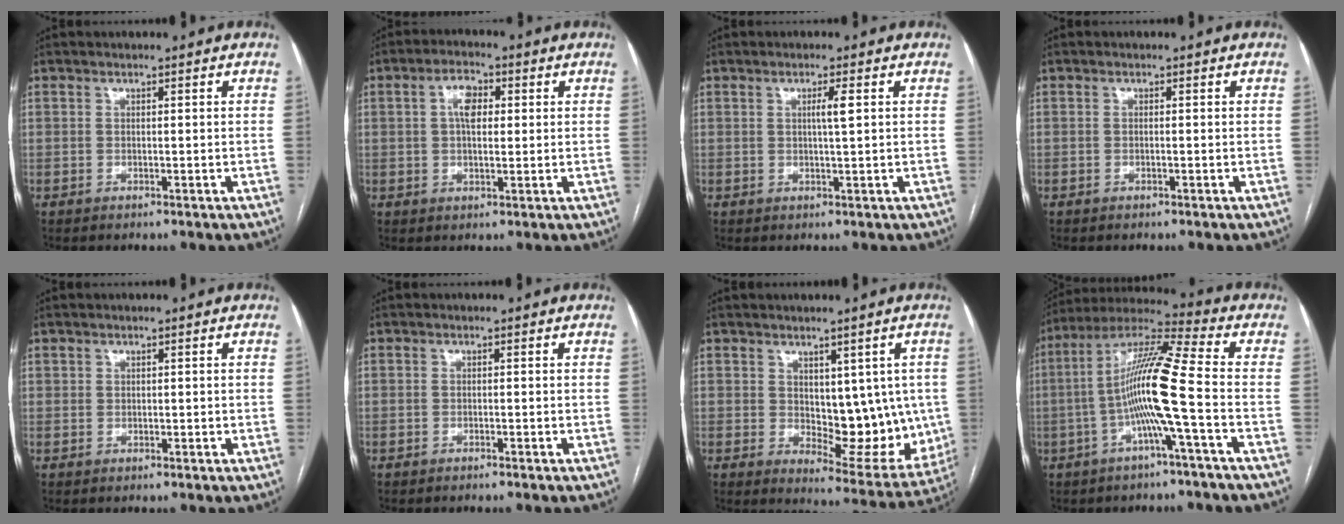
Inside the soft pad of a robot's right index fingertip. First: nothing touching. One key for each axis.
{"total": 5.2, "fx": 1.2, "fy": 2.5, "fz": 4.4, "tx": -0.082, "ty": 0.013, "tz": 0.020}
{"total": 2.2, "fx": 0.7, "fy": -0.1, "fz": 2.1, "tx": -0.038, "ty": -0.002, "tz": 0.010}
{"total": 0.0}
{"total": 0.8, "fx": 0.4, "fy": 0.7, "fz": 0.2, "tx": 0.005, "ty": 0.001, "tz": 0.007}
{"total": 0.0}
{"total": 11.7, "fx": 1.0, "fy": 6.2, "fz": 9.9, "tx": -0.106, "ty": -0.003, "tz": 0.033}
{"total": 12.7, "fx": -2.6, "fy": -1.0, "fz": 12.4, "tx": -0.234, "ty": 0.016, "tz": -0.058}